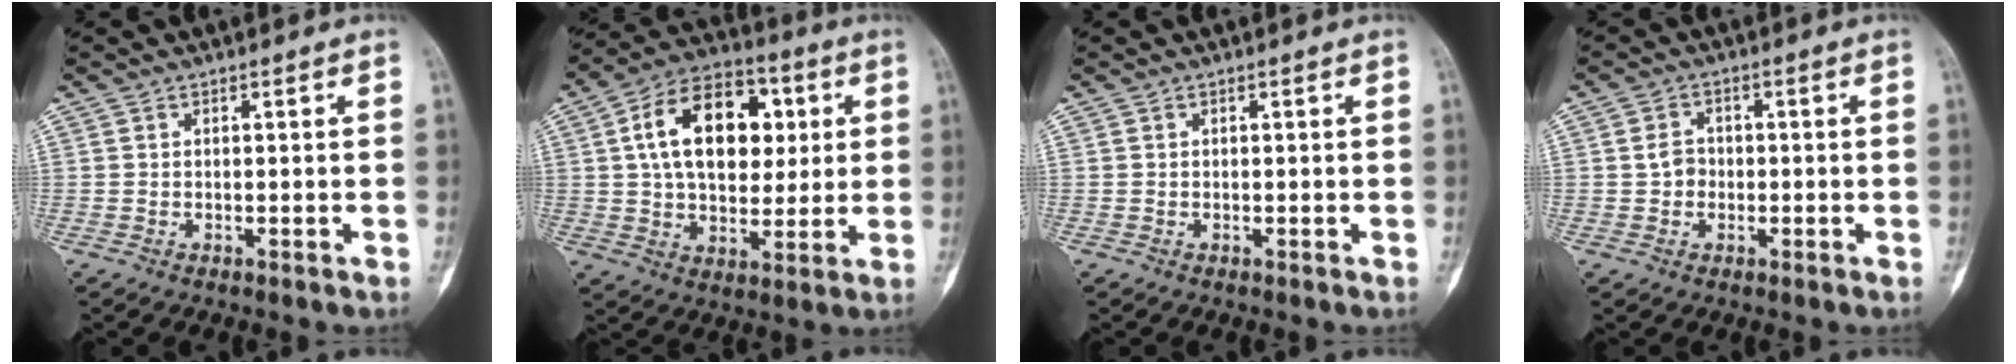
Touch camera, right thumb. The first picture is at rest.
{"total": 18.6, "force": [4.1, 12.0, 13.6], "torque": [-0.189, 0.009, 0.067]}
{"total": 0.0}
{"total": 3.2, "force": [-0.3, 2.8, 1.5], "torque": [-0.014, 0.010, -0.008]}